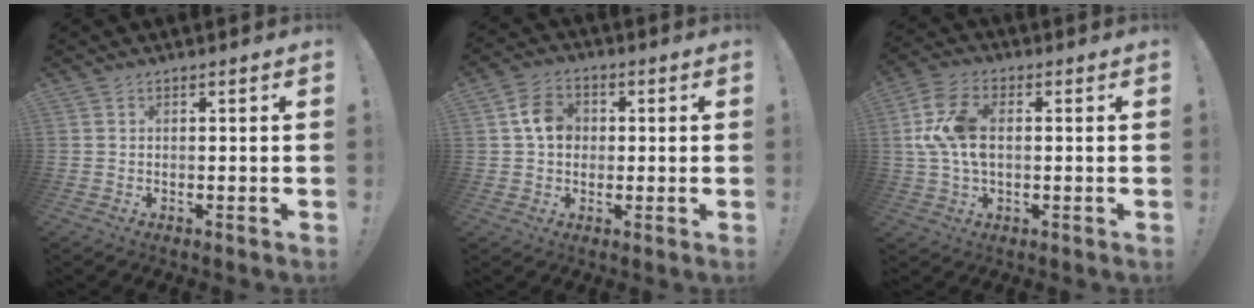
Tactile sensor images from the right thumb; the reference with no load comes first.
{"total": 8.9, "force": [1.4, 7.3, 4.9], "torque": [-0.071, 0.016, 0.032]}
{"total": 12.8, "force": [1.1, 8.0, 9.9], "torque": [-0.207, 0.006, 0.022]}